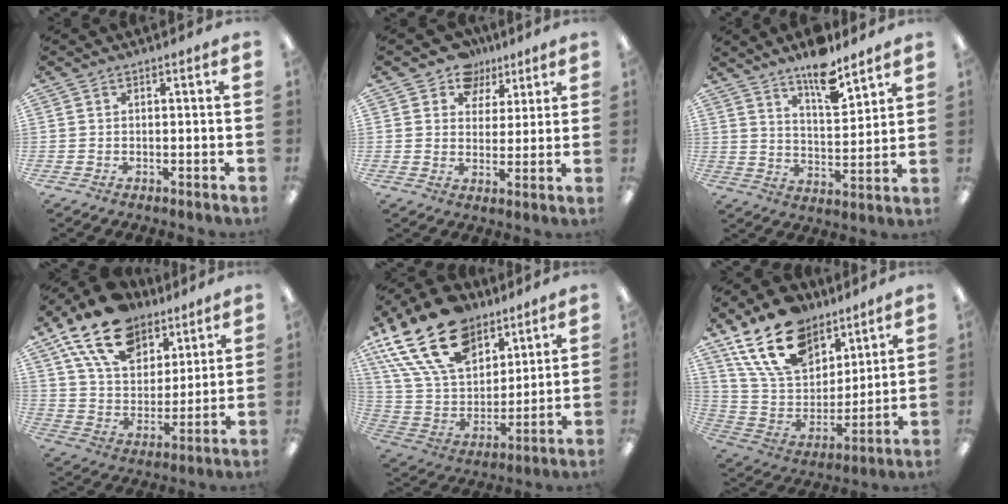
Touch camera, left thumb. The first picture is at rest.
{"total": 8.2, "force": [5.6, 5.9, 1.2], "torque": [-0.021, -0.039, 0.102]}
{"total": 11.5, "force": [9.1, 3.7, 6.1], "torque": [-0.088, -0.060, 0.156]}
{"total": 18.6, "force": [12.5, 10.6, 8.8], "torque": [-0.174, -0.058, 0.232]}
{"total": 23.5, "force": [14.0, 14.0, 12.6], "torque": [-0.262, -0.076, 0.256]}
{"total": 20.4, "force": [13.5, 11.7, 9.9], "torque": [-0.191, -0.063, 0.250]}